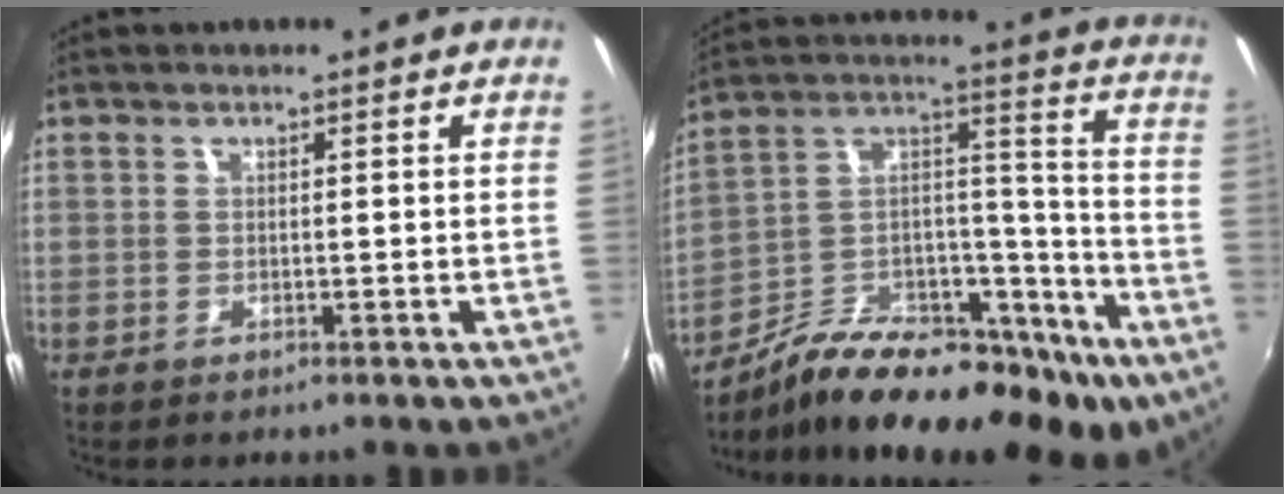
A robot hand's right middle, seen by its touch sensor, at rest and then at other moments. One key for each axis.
{"total": 25.4, "fx": -16.1, "fy": 10.6, "fz": 16.5, "tx": -0.269, "ty": 0.006, "tz": -0.252}